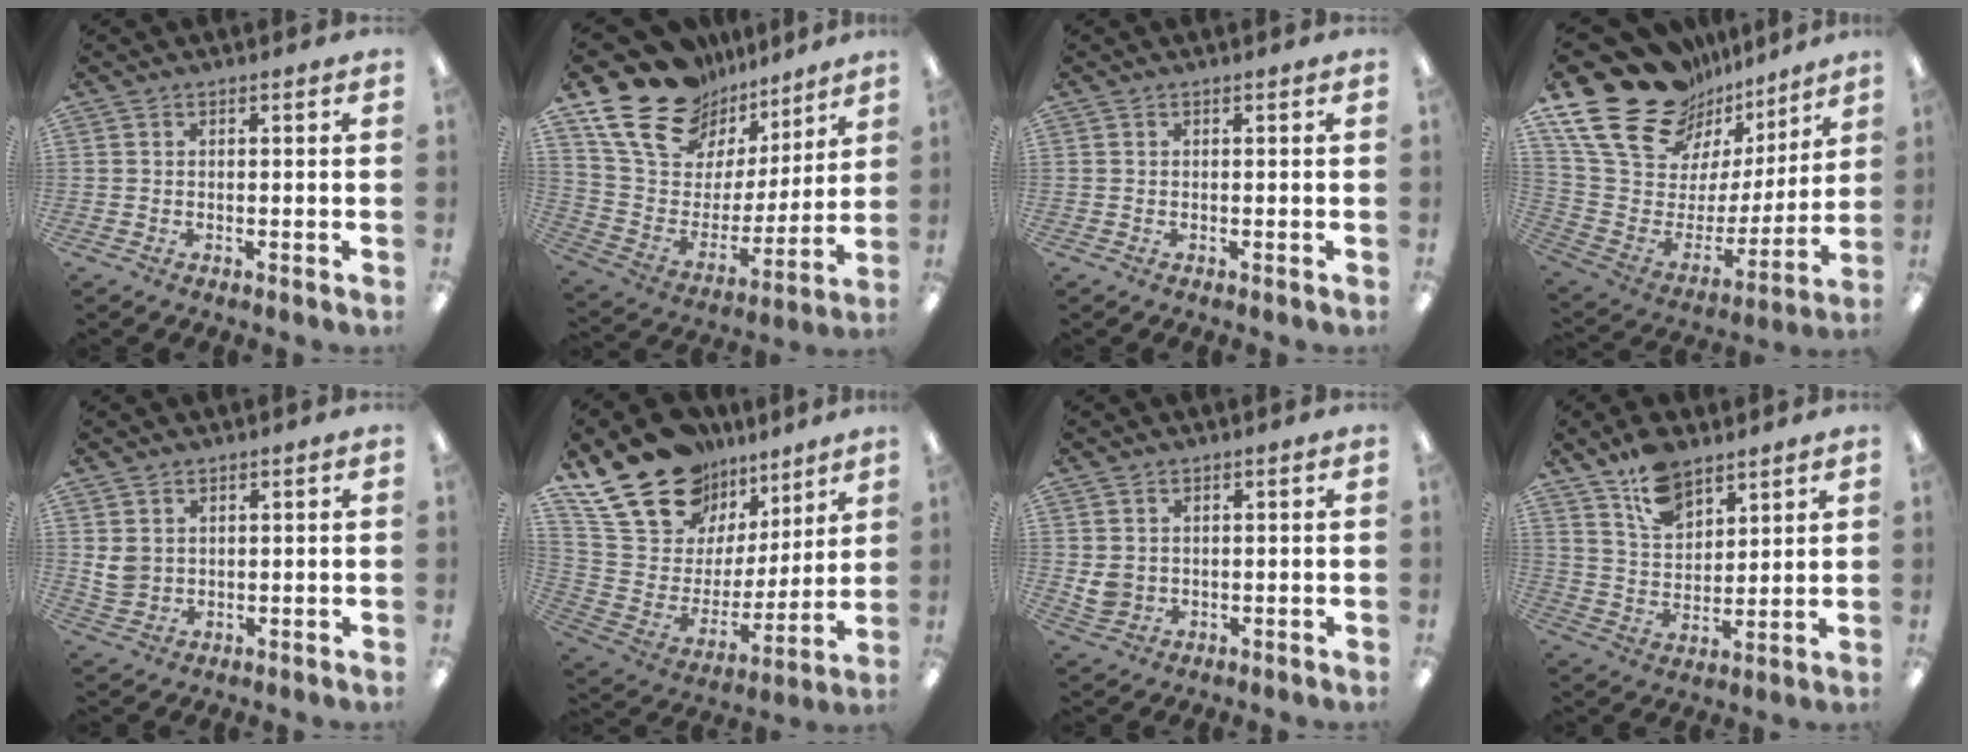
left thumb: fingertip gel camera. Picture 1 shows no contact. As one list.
[{"total": 19.7, "force": [14.3, 11.5, 7.1], "torque": [-0.143, -0.097, 0.266]}, {"total": 0.0}, {"total": 23.2, "force": [16.8, 12.5, 10.2], "torque": [-0.176, -0.121, 0.310]}, {"total": 4.4, "force": [1.9, 3.6, 1.5], "torque": [-0.025, -0.001, 0.039]}, {"total": 22.9, "force": [16.1, 13.6, 8.9], "torque": [-0.172, -0.096, 0.308]}, {"total": 3.9, "force": [1.1, 3.5, 1.3], "torque": [-0.020, 0.003, 0.024]}, {"total": 11.0, "force": [8.3, 5.7, 4.5], "torque": [-0.082, -0.042, 0.156]}]